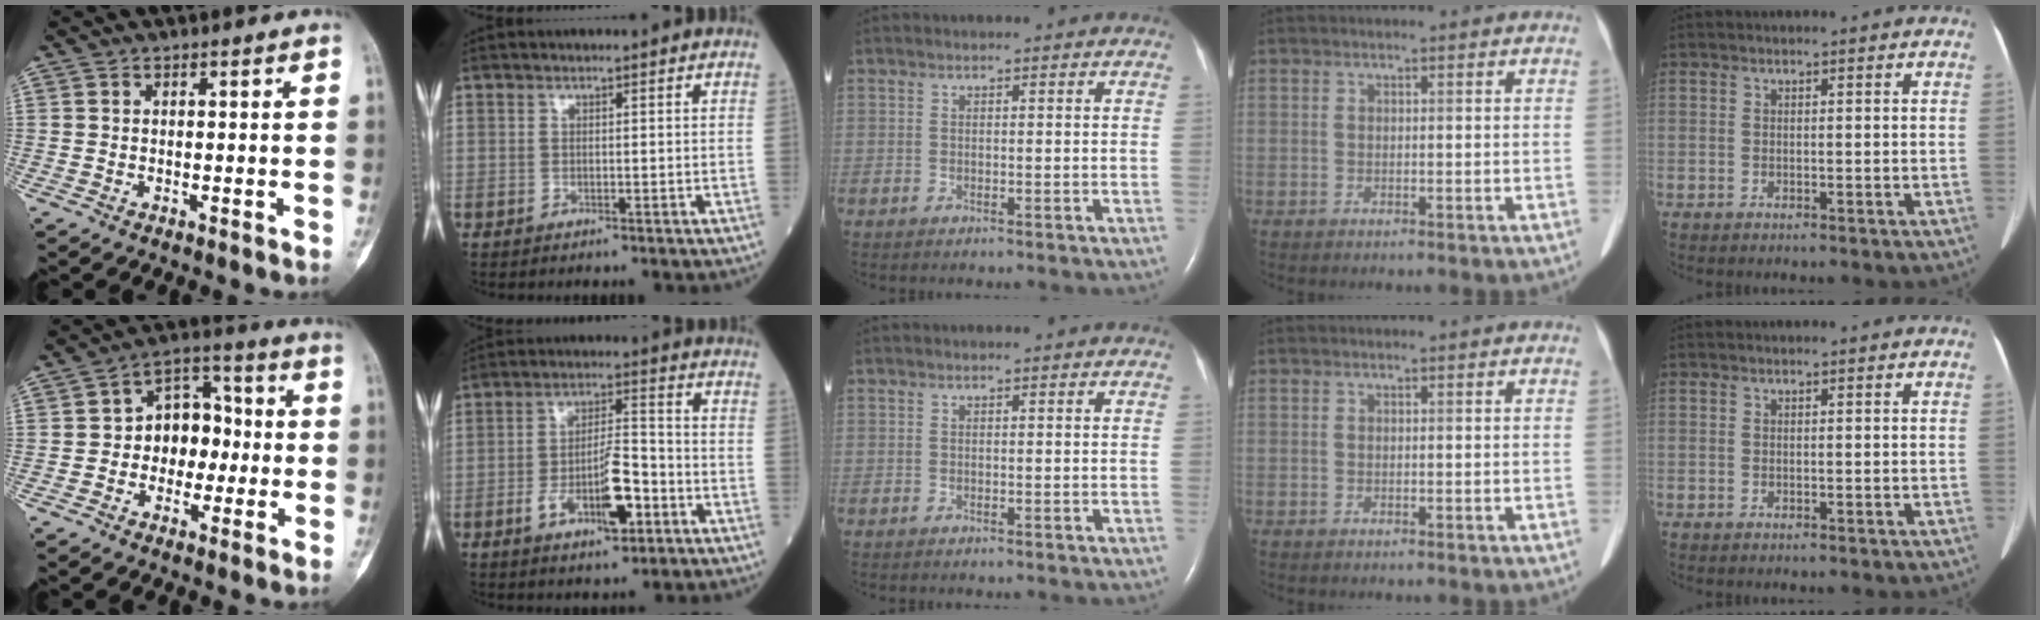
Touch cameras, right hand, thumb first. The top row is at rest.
{"thumb": {"total": 9.8, "force": [-1.0, 7.4, 6.3], "torque": [-0.048, 0.040, -0.029]}, "index": {"total": 9.8, "force": [-3.7, 2.8, 8.6], "torque": [-0.154, 0.006, -0.061]}}